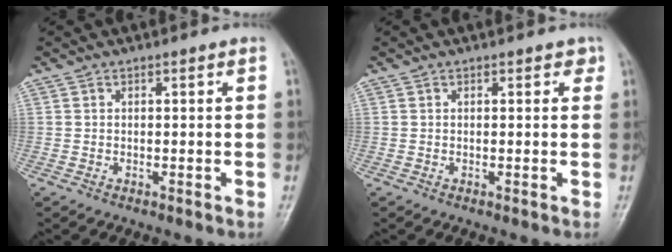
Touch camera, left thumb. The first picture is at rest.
{"total": 1.1, "force": [0.6, 0.7, 0.6], "torque": [0.006, 0.000, 0.001]}